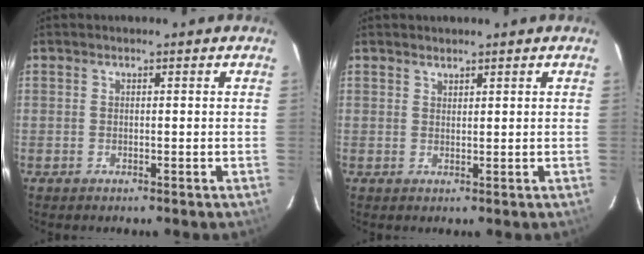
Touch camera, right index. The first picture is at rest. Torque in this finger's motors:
{"motor_torque": [-0.27, 0.01, -0.09, -0.01]}